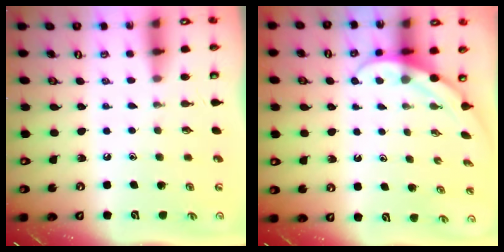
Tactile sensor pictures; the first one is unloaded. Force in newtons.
{"total": 4.8, "press": 4.8, "slide": 0.3}